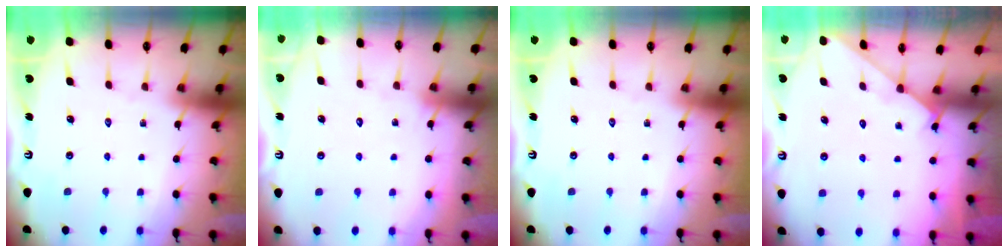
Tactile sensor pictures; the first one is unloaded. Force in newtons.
{"total": 3.1, "press": 3.1, "slide": 0.2}
{"total": 0.0}
{"total": 2.3, "press": 2.3, "slide": 0.4}